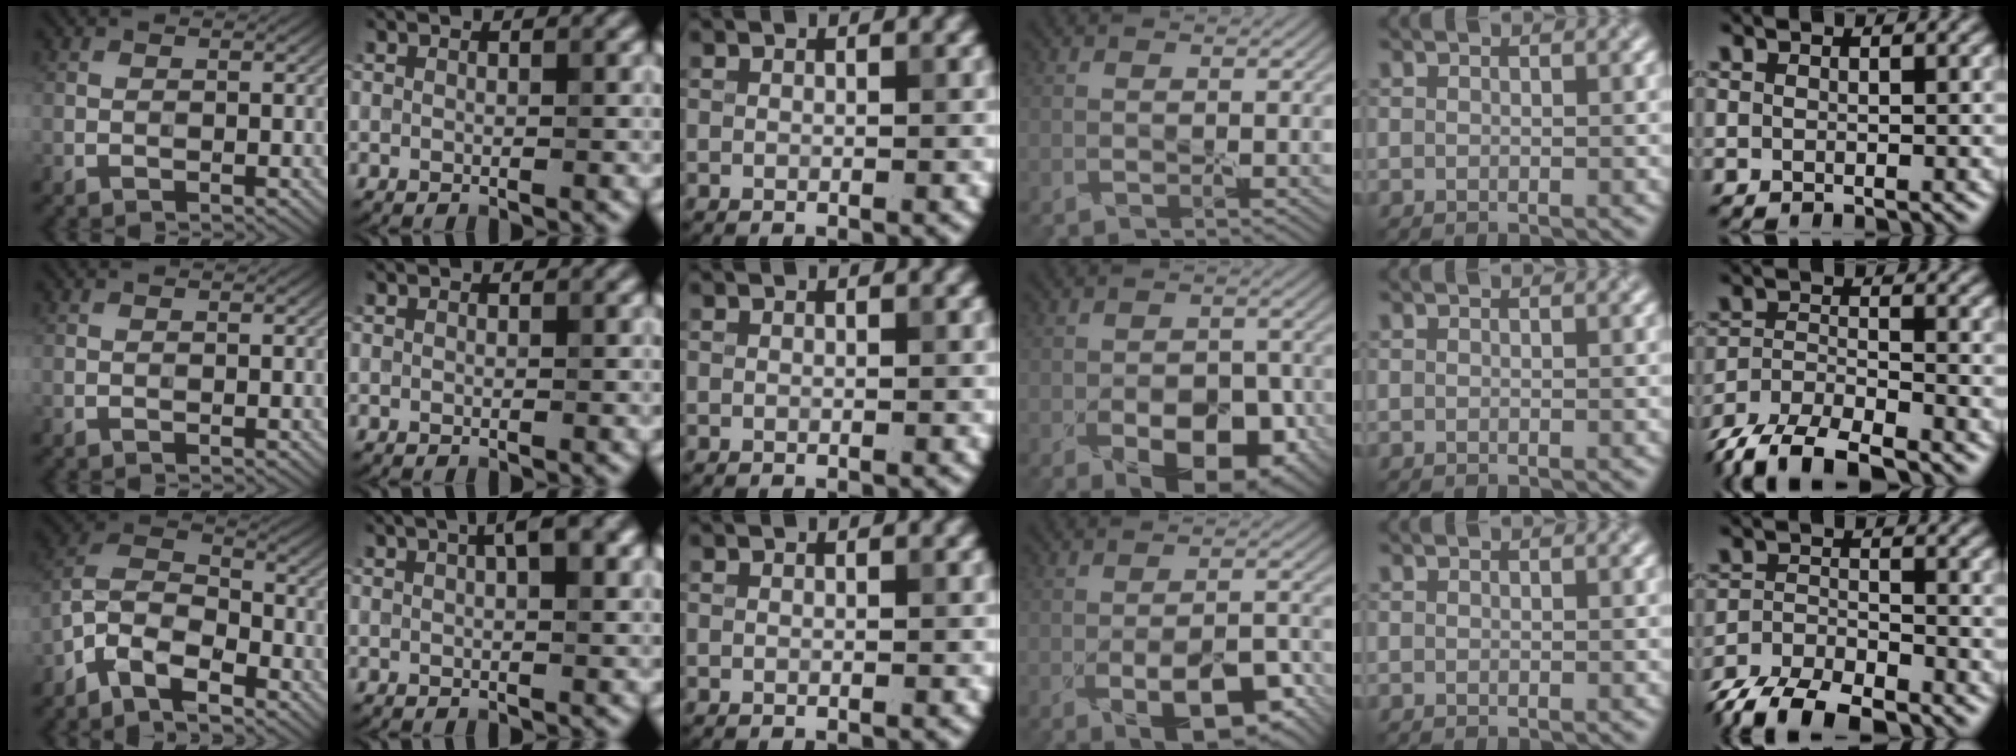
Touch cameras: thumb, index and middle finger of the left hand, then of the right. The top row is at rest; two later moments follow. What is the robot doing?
{"motion": "peel", "object": "velcro strap"}